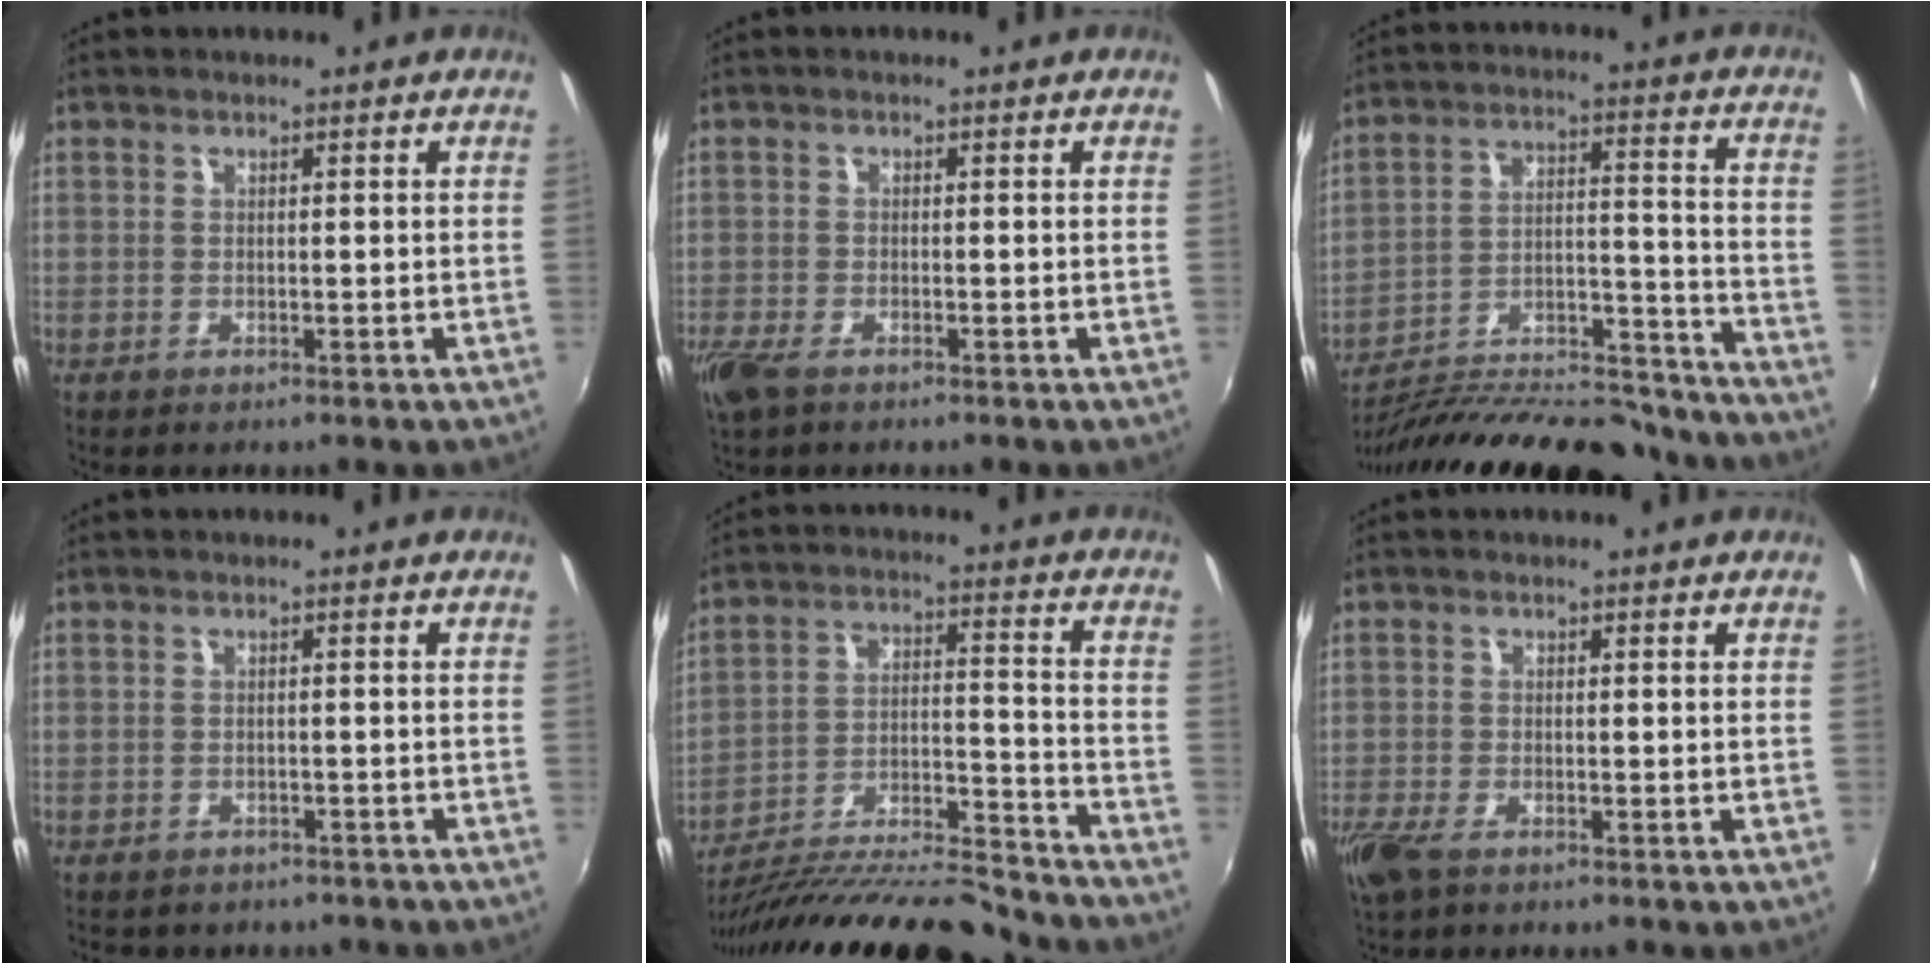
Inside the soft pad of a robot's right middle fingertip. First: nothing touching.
{"total": 4.8, "force": [-3.3, 1.9, 3.0], "torque": [-0.077, -0.017, -0.065]}
{"total": 28.3, "force": [-25.0, 6.8, 11.4], "torque": [-0.189, -0.002, -0.353]}
{"total": 6.4, "force": [-5.3, 2.9, 2.1], "torque": [-0.049, -0.019, -0.067]}
{"total": 25.6, "force": [-22.8, 3.6, 11.1], "torque": [-0.189, -0.035, -0.342]}
{"total": 5.4, "force": [-3.7, 1.9, 3.5], "torque": [-0.090, -0.019, -0.072]}